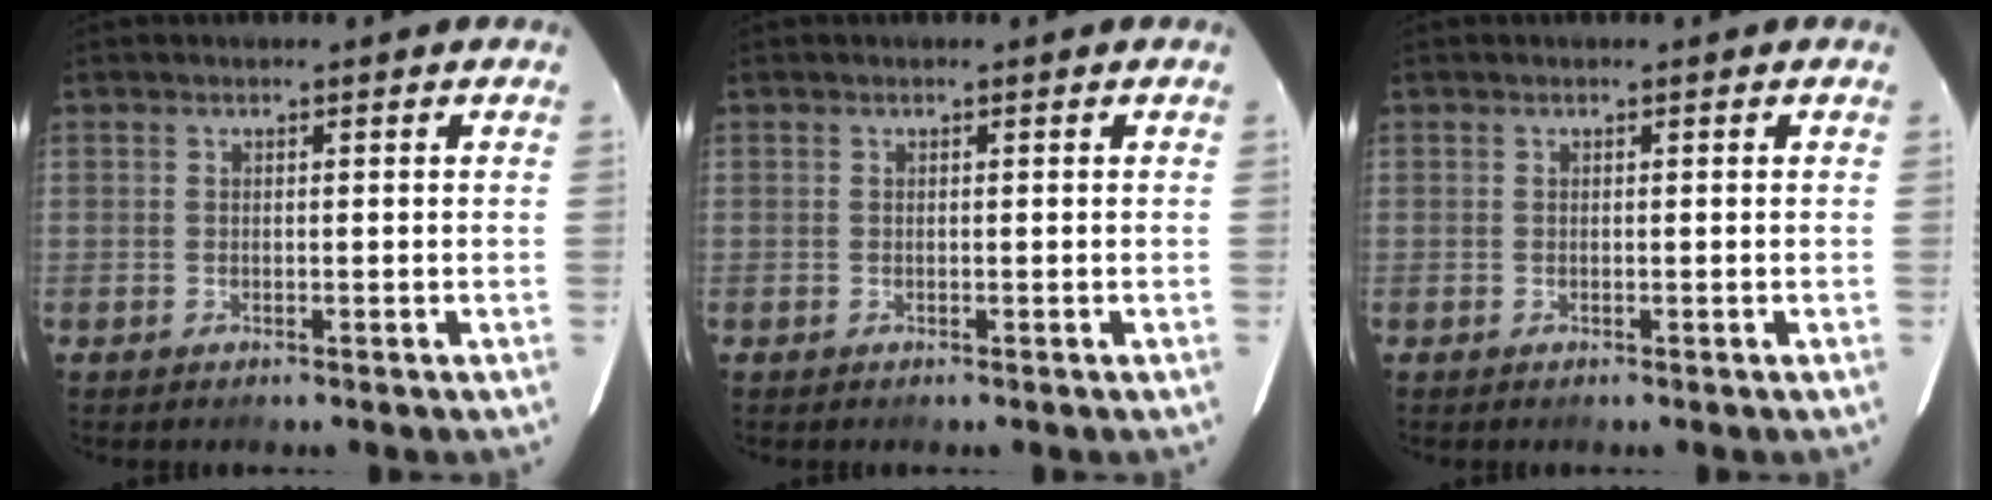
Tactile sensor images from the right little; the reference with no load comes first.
{"total": 0.0}
{"total": 0.0}